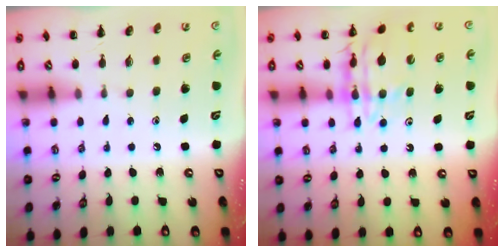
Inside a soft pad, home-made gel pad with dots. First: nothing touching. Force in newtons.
{"total": 14.1, "press": 13.8, "slide": 2.8}